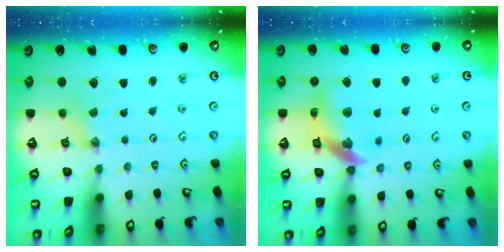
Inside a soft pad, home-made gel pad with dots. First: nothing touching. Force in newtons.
{"total": 12.9, "press": 12.9, "slide": 1.6}